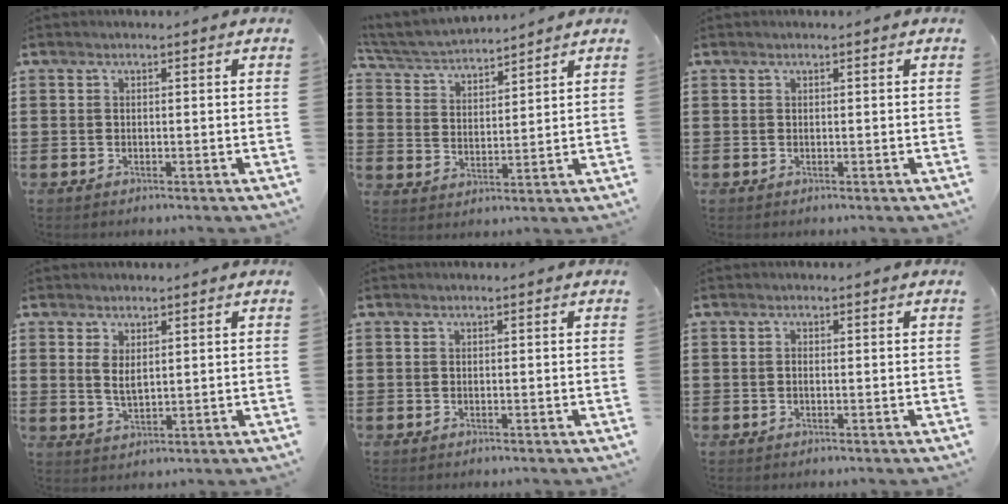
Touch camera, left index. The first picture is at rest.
{"total": 4.5, "force": [4.4, 0.6, 0.7], "torque": [-0.036, -0.021, 0.077]}
{"total": 0.0}
{"total": 2.8, "force": [1.4, 1.3, 2.1], "torque": [-0.045, 0.004, 0.025]}
{"total": 0.0}
{"total": 0.5, "force": [-0.1, 0.2, 0.5], "torque": [-0.011, -0.003, -0.001]}